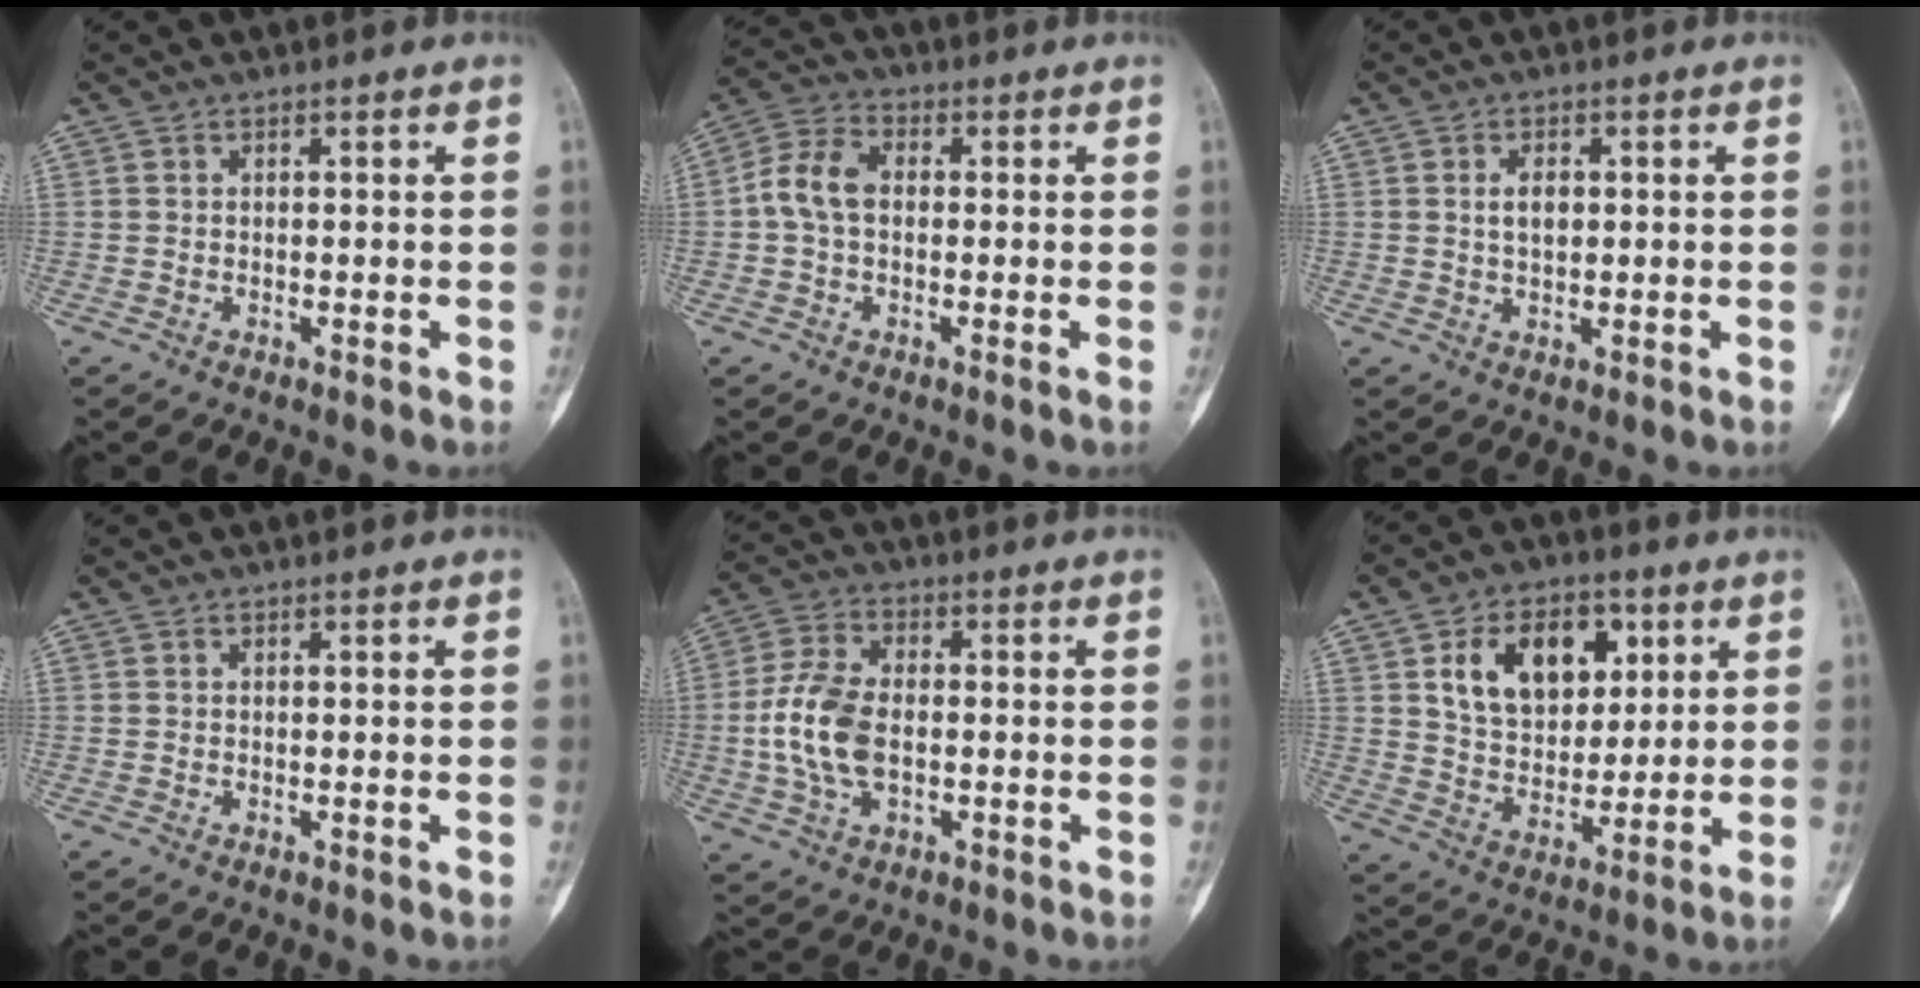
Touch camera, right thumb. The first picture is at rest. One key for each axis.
{"total": 7.0, "fx": -0.2, "fy": 4.4, "fz": 5.4, "tx": -0.106, "ty": 0.019, "tz": -0.015}
{"total": 3.3, "fx": 0.6, "fy": 2.1, "fz": 2.5, "tx": -0.032, "ty": 0.001, "tz": 0.012}
{"total": 0.0}
{"total": 11.1, "fx": -1.1, "fy": 6.7, "fz": 8.8, "tx": -0.176, "ty": 0.015, "tz": -0.023}
{"total": 15.7, "fx": 5.6, "fy": 10.5, "fz": 10.2, "tx": -0.123, "ty": -0.016, "tz": 0.102}